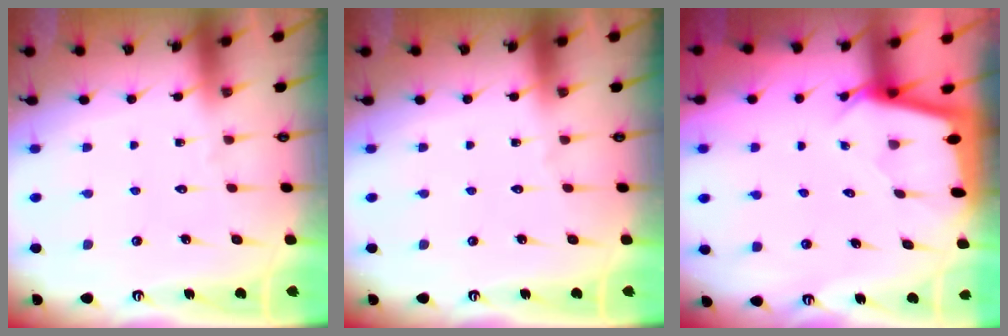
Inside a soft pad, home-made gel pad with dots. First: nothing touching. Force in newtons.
{"total": 0.0}
{"total": 2.3, "press": 2.3, "slide": 0.1}